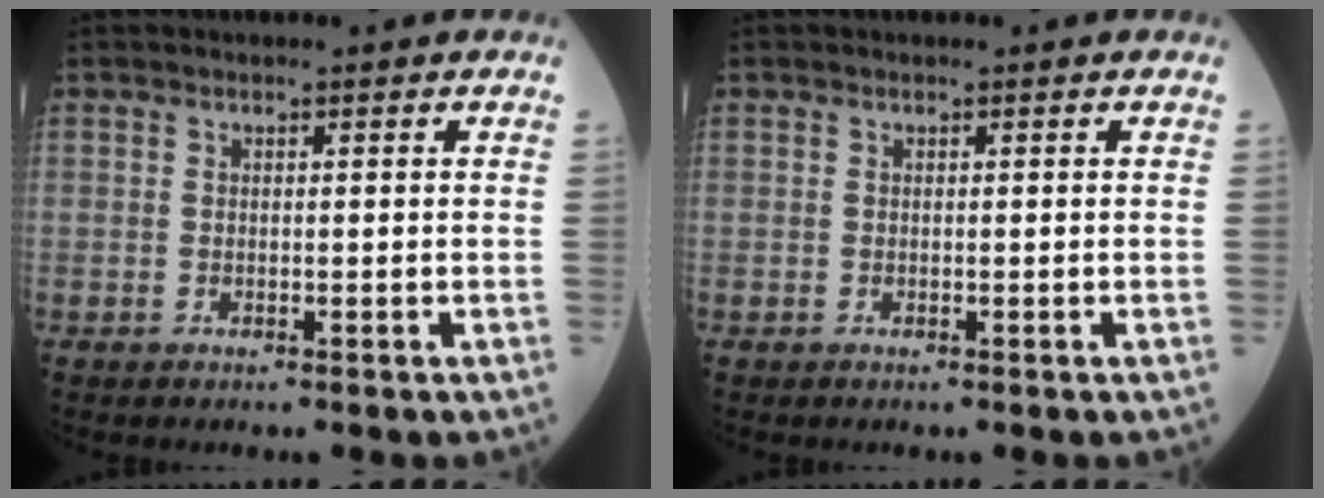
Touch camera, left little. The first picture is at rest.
{"total": 0.0}